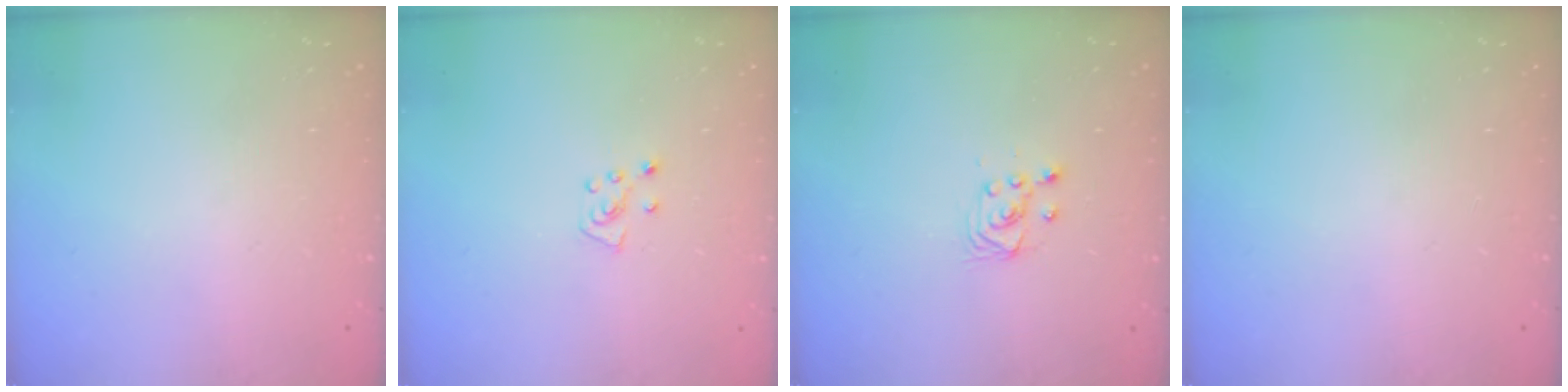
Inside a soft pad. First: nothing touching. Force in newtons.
{"total": 5.0, "press": 5.0, "slide": 0.4}
{"total": 3.1, "press": 2.8, "slide": 1.3}
{"total": 0.0}